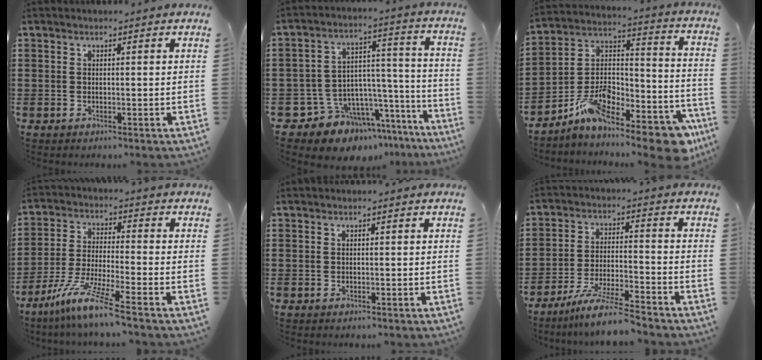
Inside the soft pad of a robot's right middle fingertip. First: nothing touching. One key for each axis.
{"total": 9.6, "fx": -7.9, "fy": 5.3, "fz": 1.3, "tx": -0.038, "ty": 0.014, "tz": -0.141}
{"total": 12.3, "fx": -10.0, "fy": 3.7, "fz": 6.1, "tx": -0.102, "ty": 0.018, "tz": -0.185}
{"total": 8.9, "fx": -6.9, "fy": -0.3, "fz": 5.6, "tx": -0.121, "ty": -0.015, "tz": -0.136}
{"total": 0.0}
{"total": 8.1, "fx": -7.2, "fy": 0.0, "fz": 3.7, "tx": -0.080, "ty": -0.009, "tz": -0.139}